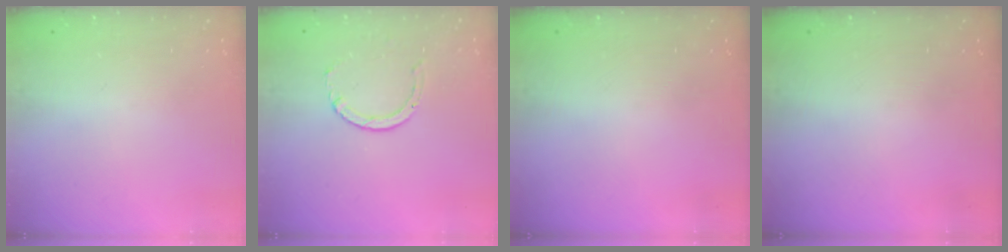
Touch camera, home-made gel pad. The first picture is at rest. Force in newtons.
{"total": 2.9, "press": 2.9, "slide": 0.4}
{"total": 0.0}
{"total": 0.0}